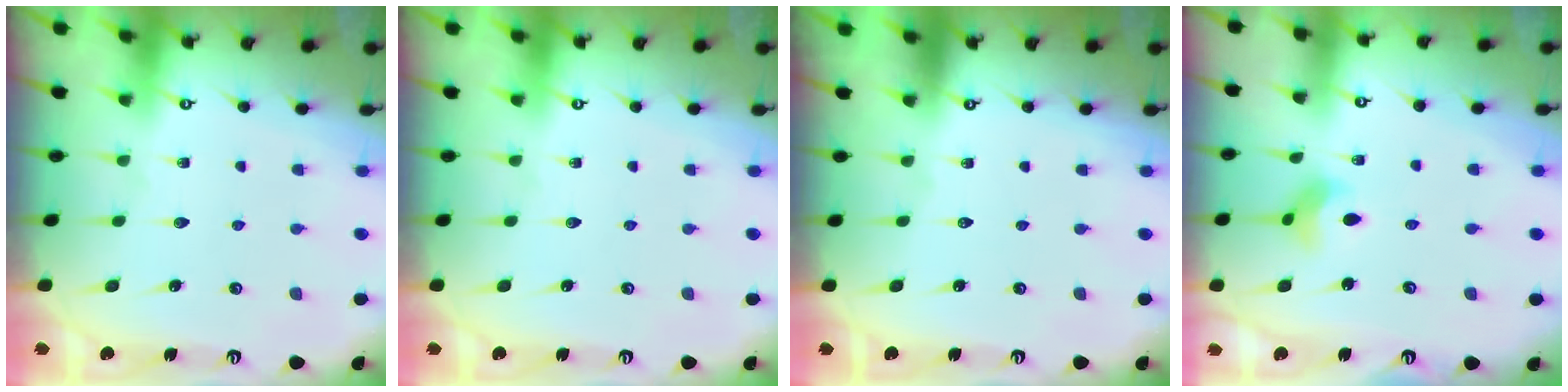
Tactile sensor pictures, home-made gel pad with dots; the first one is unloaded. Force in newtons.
{"total": 0.0}
{"total": 0.0}
{"total": 4.3, "press": 4.2, "slide": 0.7}